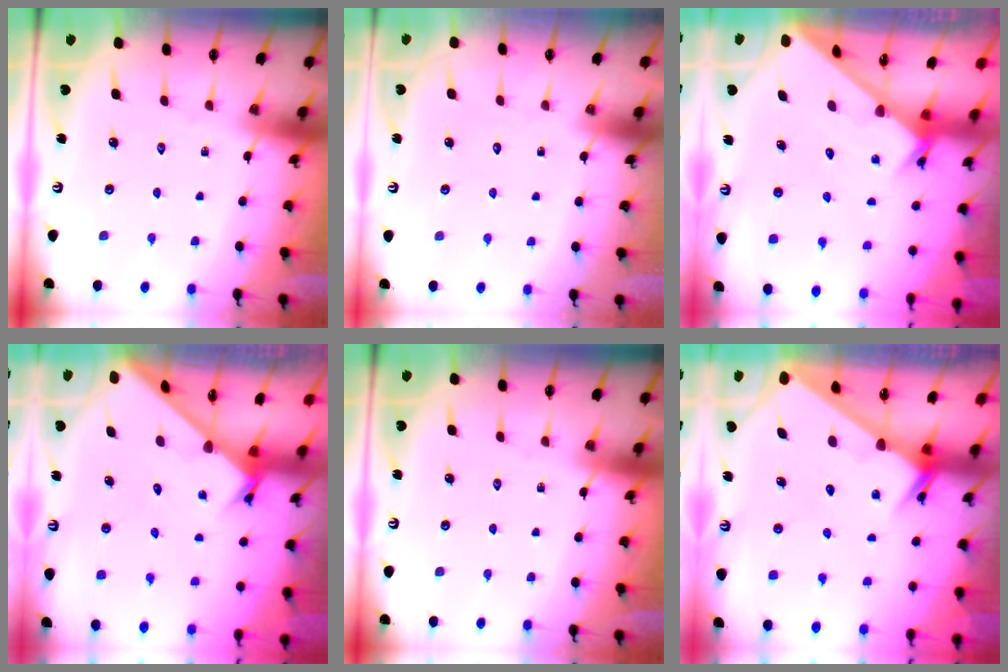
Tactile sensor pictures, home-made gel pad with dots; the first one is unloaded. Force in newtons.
{"total": 1.6, "press": 1.5, "slide": 0.1}
{"total": 2.4, "press": 2.4, "slide": 0.2}
{"total": 2.6, "press": 2.6, "slide": 0.2}
{"total": 0.0}
{"total": 2.8, "press": 2.8, "slide": 0.1}